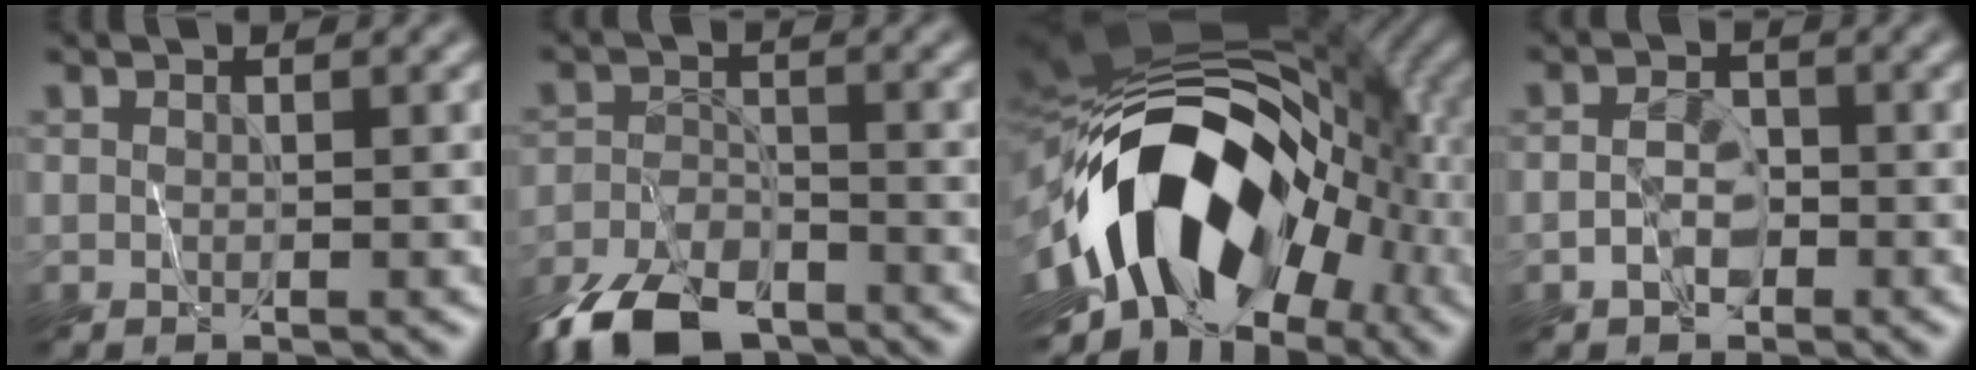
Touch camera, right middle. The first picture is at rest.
{"total": 8.4, "force": [-7.5, 2.9, 2.5], "torque": [-0.058, -0.023, -0.138]}
{"total": 14.1, "force": [-5.8, 9.0, 9.2], "torque": [-0.131, -0.001, -0.111]}
{"total": 2.1, "force": [-1.9, 0.9, 0.6], "torque": [-0.007, -0.002, -0.036]}